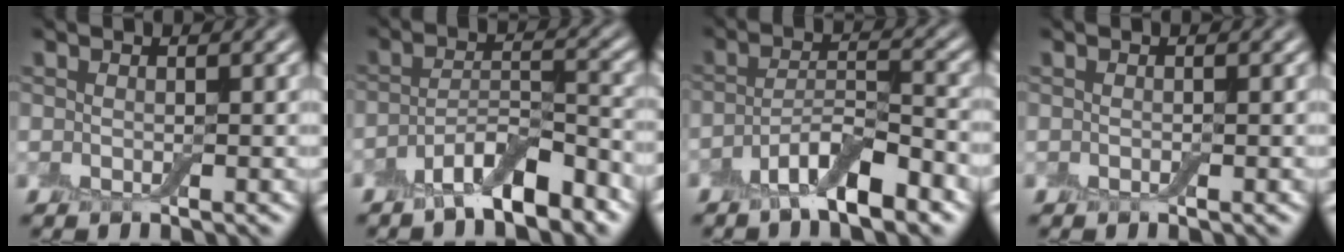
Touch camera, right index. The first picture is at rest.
{"total": 5.4, "force": [-3.7, 1.5, 3.6], "torque": [-0.061, -0.001, -0.068]}
{"total": 5.4, "force": [-3.4, 1.5, 4.0], "torque": [-0.069, -0.002, -0.064]}
{"total": 0.0}